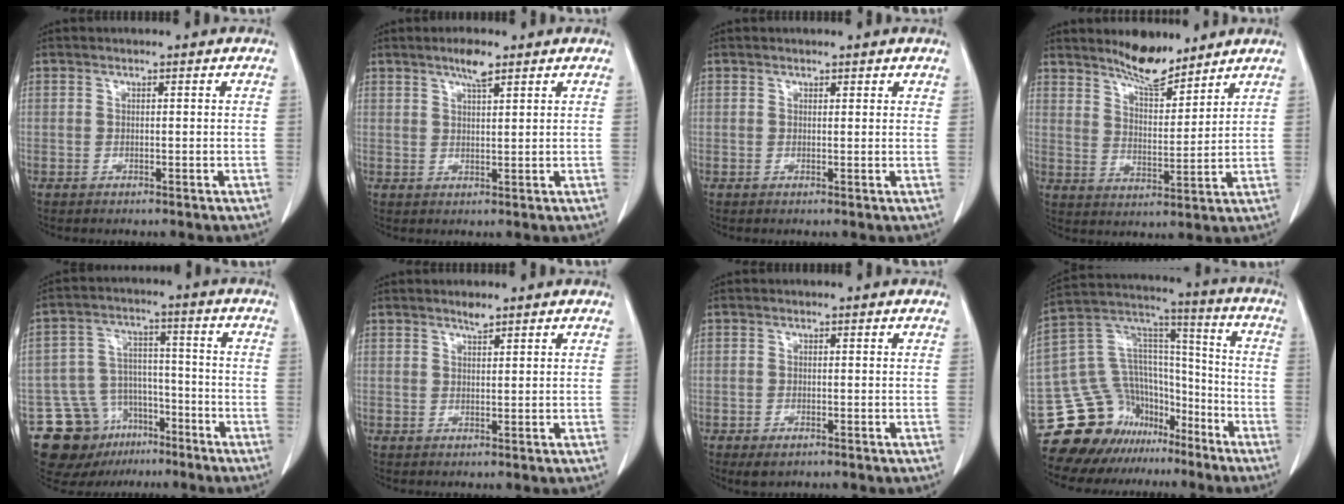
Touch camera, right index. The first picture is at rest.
{"total": 3.4, "force": [2.4, 0.5, 2.4], "torque": [-0.045, 0.002, 0.041]}
{"total": 1.1, "force": [1.0, 0.5, 0.3], "torque": [0.001, 0.002, 0.010]}
{"total": 7.4, "force": [6.5, 1.6, 3.2], "torque": [-0.058, -0.009, 0.119]}
{"total": 13.3, "force": [-8.4, 9.1, 4.6], "torque": [-0.083, 0.044, -0.130]}
{"total": 1.3, "force": [1.1, 0.2, 0.6], "torque": [-0.016, -0.001, 0.022]}
{"total": 2.2, "force": [-1.4, 1.0, 1.4], "torque": [-0.027, -0.003, -0.017]}
{"total": 18.3, "force": [-12.9, 11.5, 5.9], "torque": [-0.109, 0.094, -0.220]}